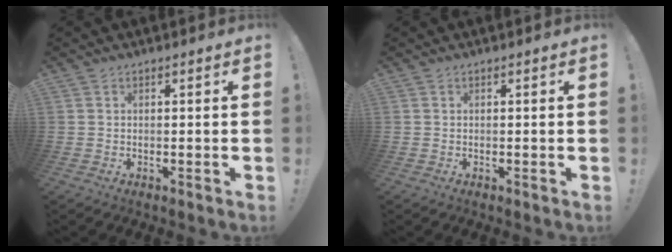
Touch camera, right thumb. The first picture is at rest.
{"total": 0.0}